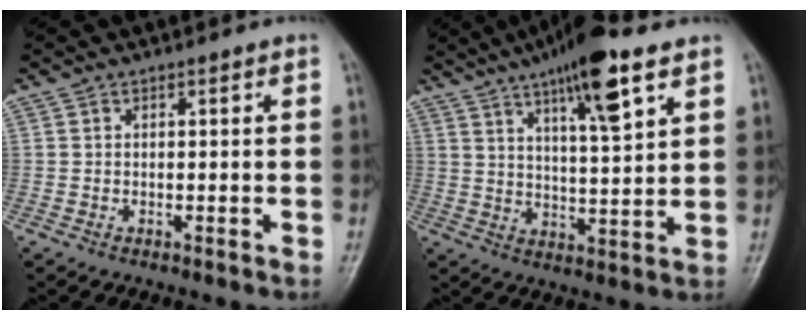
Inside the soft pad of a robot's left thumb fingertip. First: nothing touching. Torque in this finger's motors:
{"motor_torque": [2.48, 1.48, 1.83, -0.95, 0.37]}